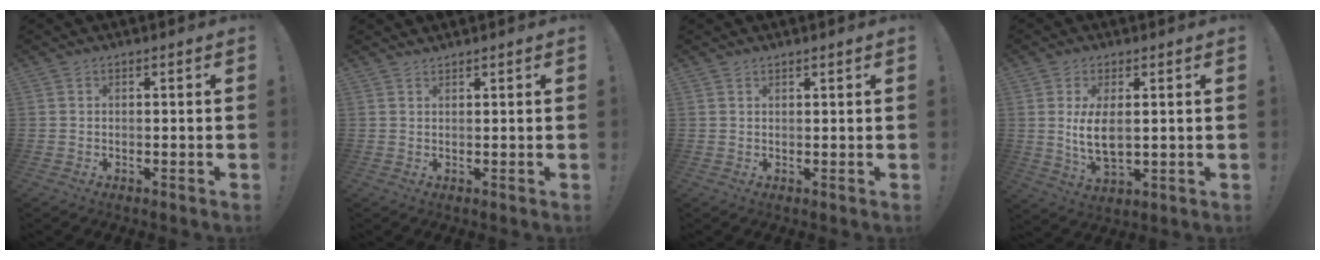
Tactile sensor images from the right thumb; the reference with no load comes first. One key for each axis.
{"total": 1.2, "fx": 1.2, "fy": 0.0, "fz": 0.0, "tx": 0.008, "ty": -0.005, "tz": 0.021}
{"total": 0.9, "fx": 0.8, "fy": 0.0, "fz": 0.2, "tx": 0.002, "ty": -0.003, "tz": 0.014}
{"total": 7.7, "fx": 1.3, "fy": 3.3, "fz": 6.8, "tx": -0.129, "ty": -0.020, "tz": 0.020}